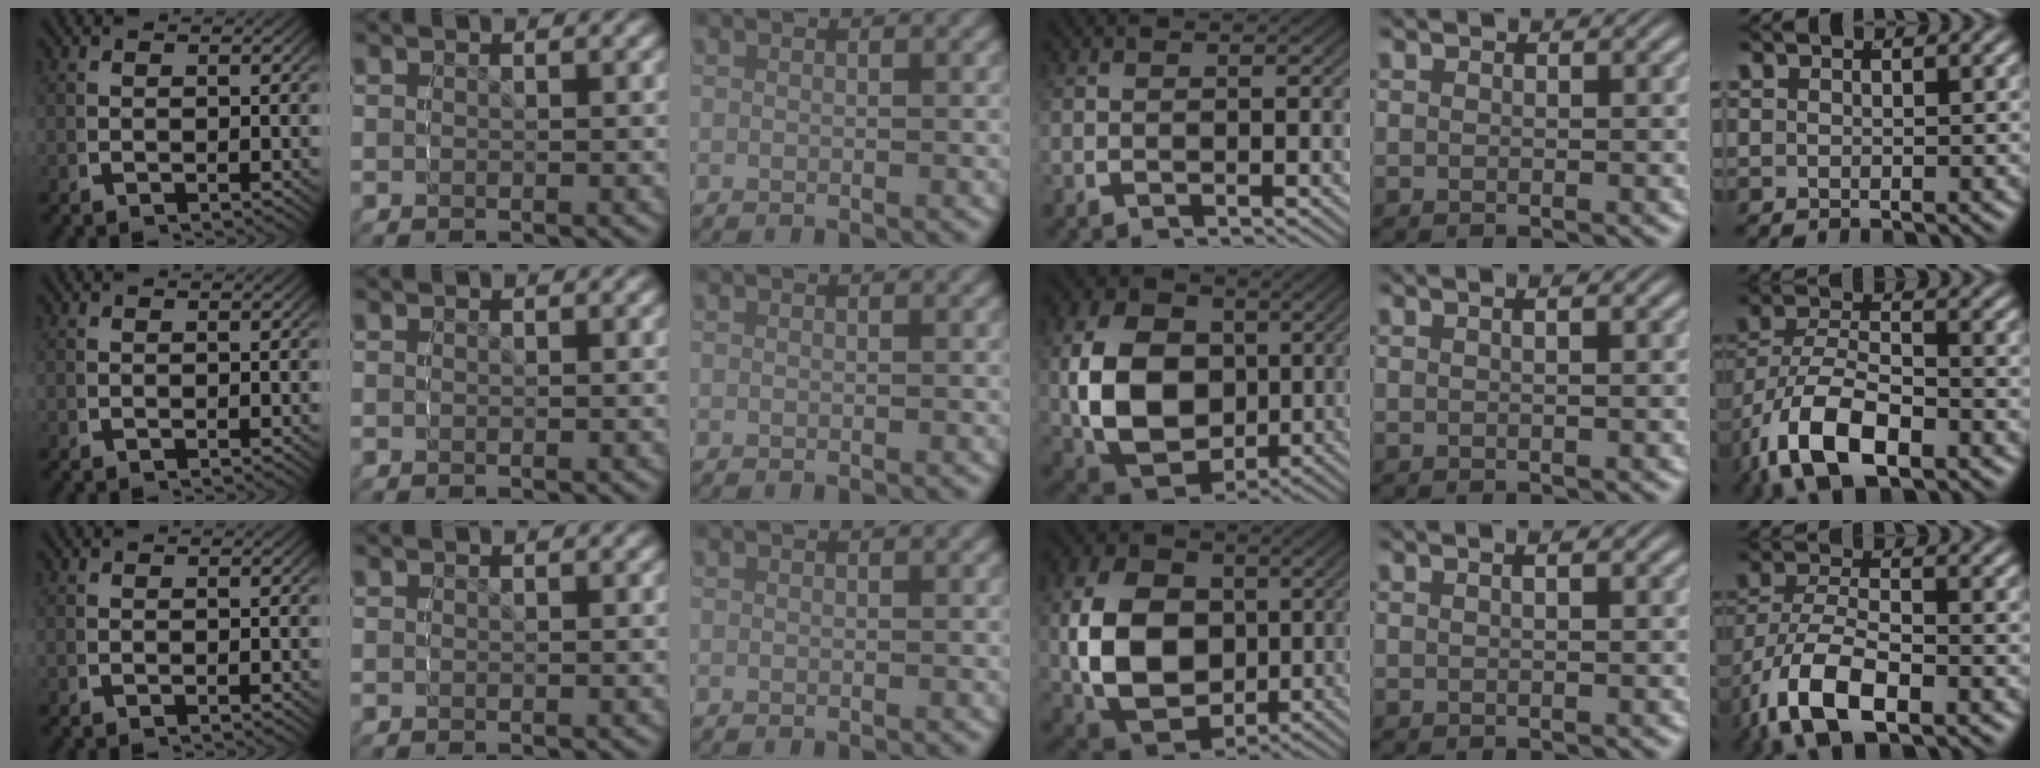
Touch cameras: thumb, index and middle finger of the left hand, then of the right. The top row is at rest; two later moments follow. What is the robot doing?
{"motion": "grasp_and_lifting", "object": "cloth"}